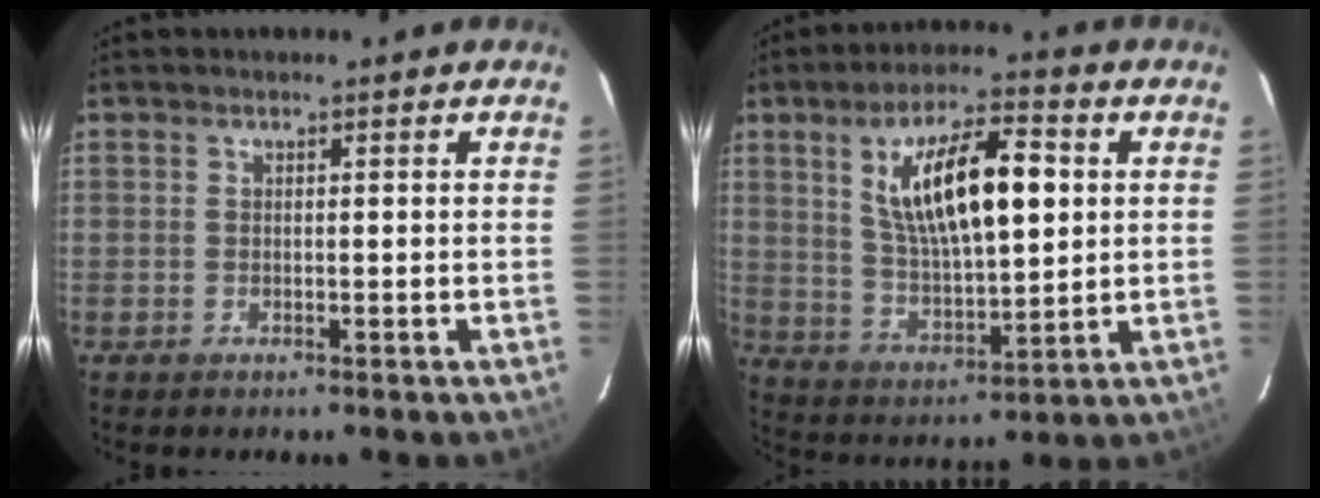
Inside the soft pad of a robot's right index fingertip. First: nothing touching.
{"total": 15.8, "force": [4.2, 5.5, 14.2], "torque": [-0.246, 0.013, 0.085]}